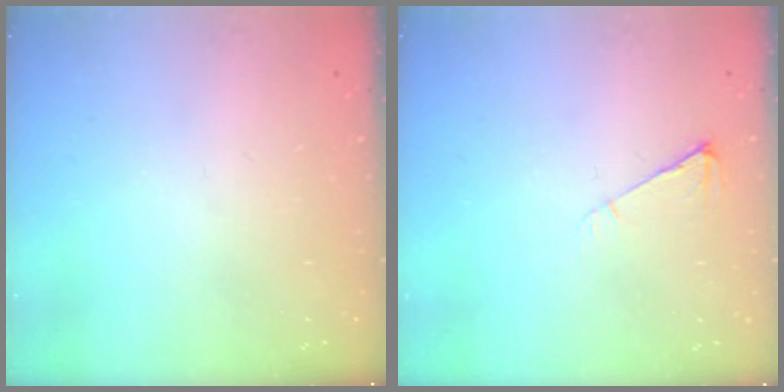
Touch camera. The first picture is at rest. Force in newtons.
{"total": 4.9, "press": 4.8, "slide": 0.9}